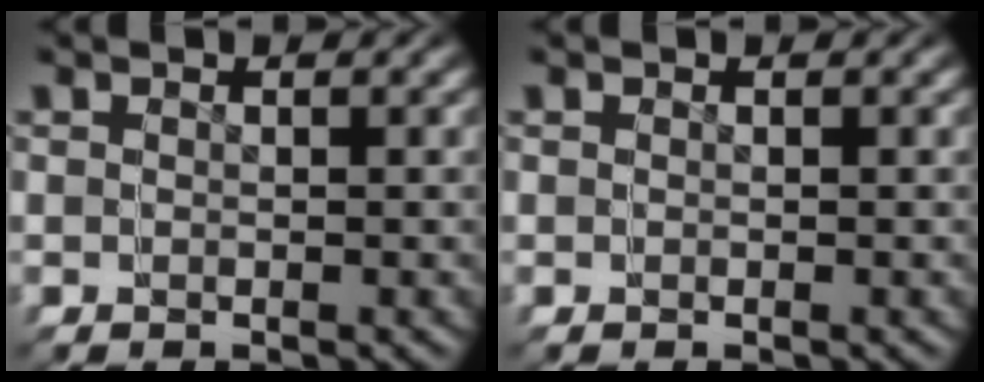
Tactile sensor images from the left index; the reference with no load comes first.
{"total": 0.0}